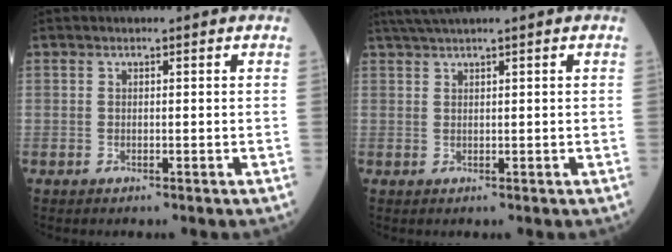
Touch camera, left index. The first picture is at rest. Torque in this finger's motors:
{"motor_torque": [-0.12, -0.22, -0.01, 0.01]}